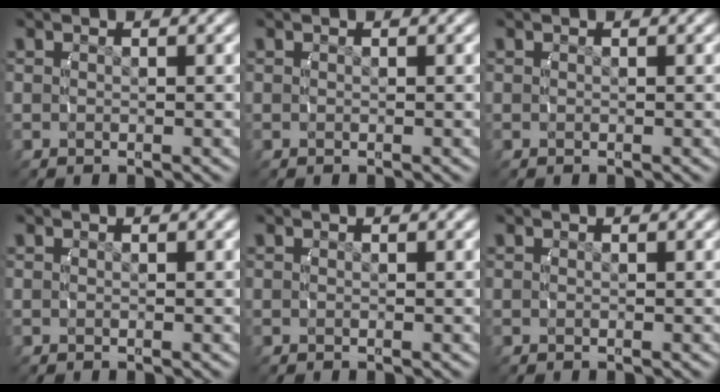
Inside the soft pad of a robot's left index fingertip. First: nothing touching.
{"total": 0.0}
{"total": 0.0}
{"total": 0.0}
{"total": 0.0}
{"total": 0.0}